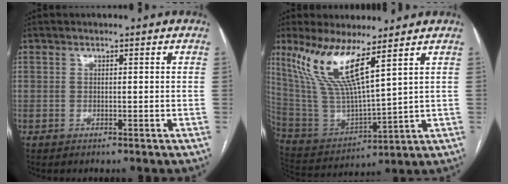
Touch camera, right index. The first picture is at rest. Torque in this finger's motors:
{"motor_torque": [1.27, 0.87, 0.45, 0.21]}